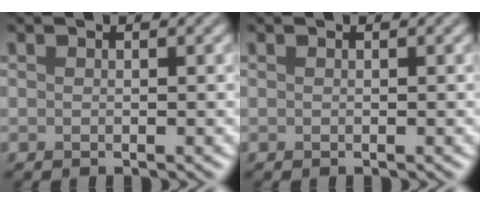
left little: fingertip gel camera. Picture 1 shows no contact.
{"total": 0.0}